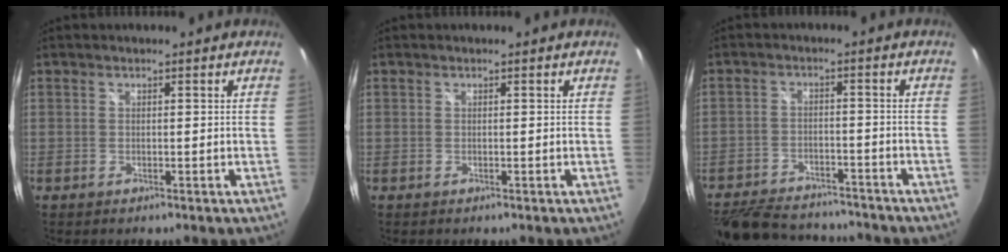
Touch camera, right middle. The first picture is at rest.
{"total": 0.0}
{"total": 19.1, "force": [-16.3, 6.7, 7.4], "torque": [-0.172, -0.004, -0.238]}